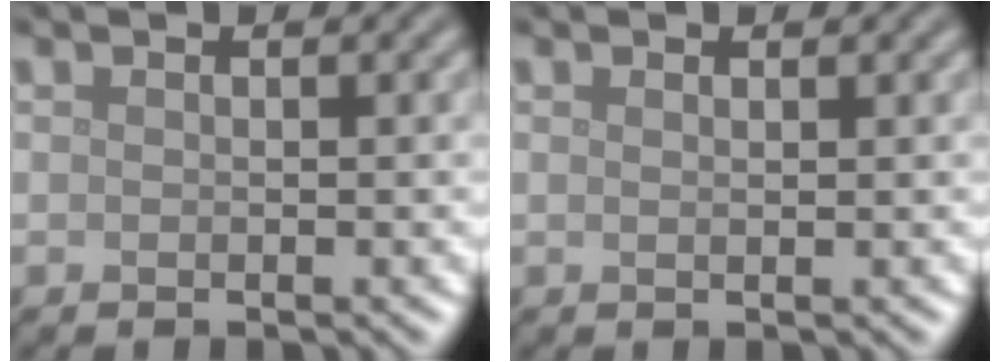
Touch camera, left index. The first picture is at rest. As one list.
[{"total": 0.8, "force": [0.5, 0.3, 0.6], "torque": [-0.005, 0.000, 0.003]}]